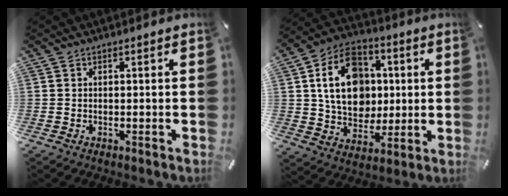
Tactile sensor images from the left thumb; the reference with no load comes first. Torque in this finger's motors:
{"motor_torque": [2.39, 2.62, 1.61, -0.82, 0.17]}